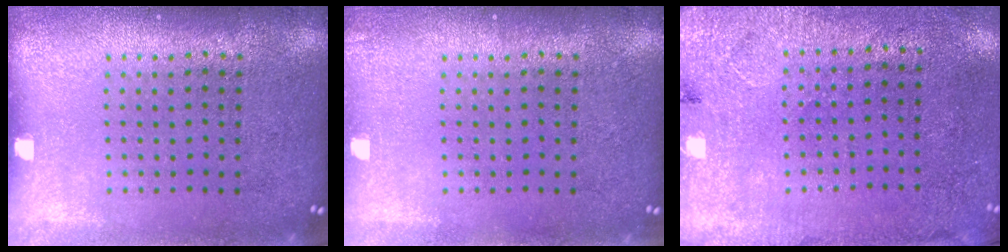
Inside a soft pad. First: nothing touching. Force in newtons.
{"total": 0.6, "press": 0.6, "slide": 0.0}
{"total": 2.7, "press": 2.2, "slide": 1.5}